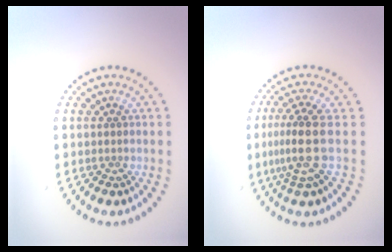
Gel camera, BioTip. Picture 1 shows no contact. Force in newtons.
{"total": 3.7, "press": 2.6, "slide": 2.6}